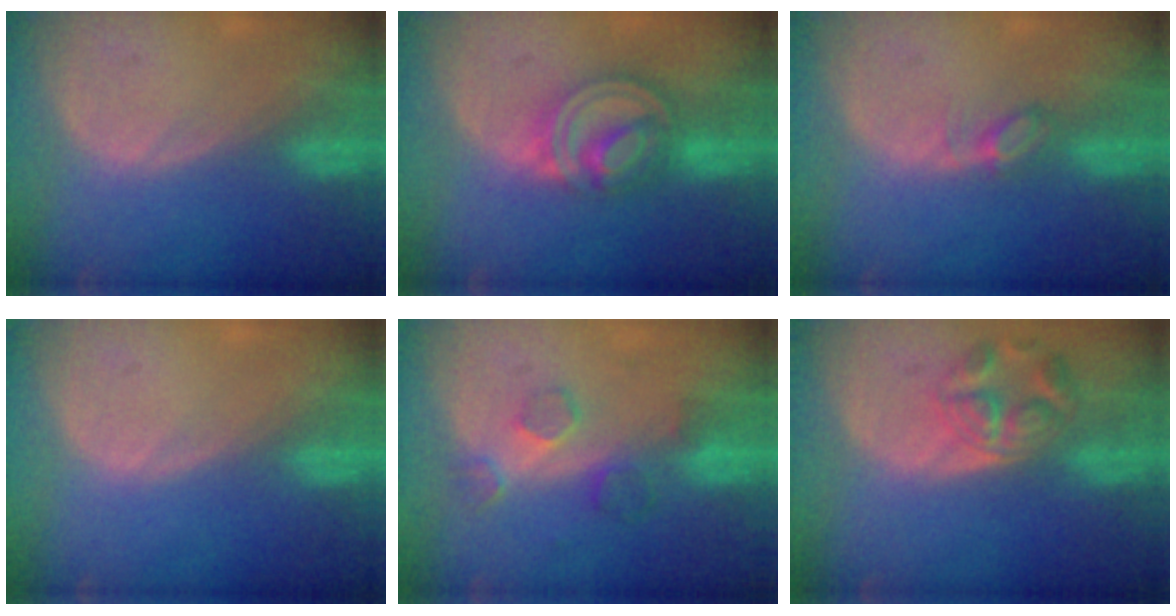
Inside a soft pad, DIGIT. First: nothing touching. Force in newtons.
{"total": 8.3, "press": 7.0, "slide": 4.5}
{"total": 2.5, "press": 2.4, "slide": 0.3}
{"total": 0.0}
{"total": 4.8, "press": 4.5, "slide": 1.5}
{"total": 5.6, "press": 5.6, "slide": 0.2}